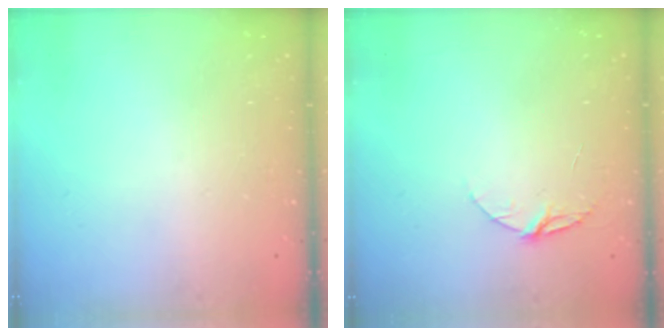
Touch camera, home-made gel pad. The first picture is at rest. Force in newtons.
{"total": 5.3, "press": 5.3, "slide": 0.5}